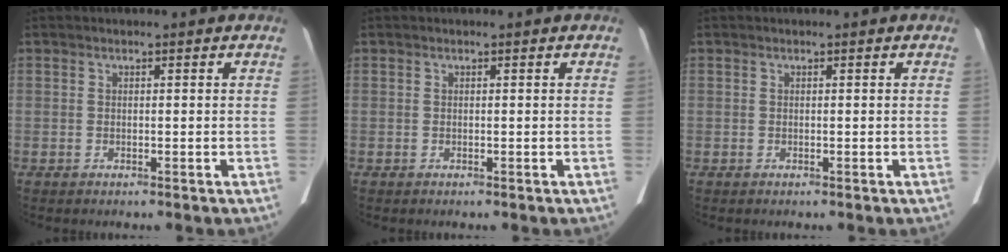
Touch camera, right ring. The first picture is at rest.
{"total": 0.0}
{"total": 0.0}